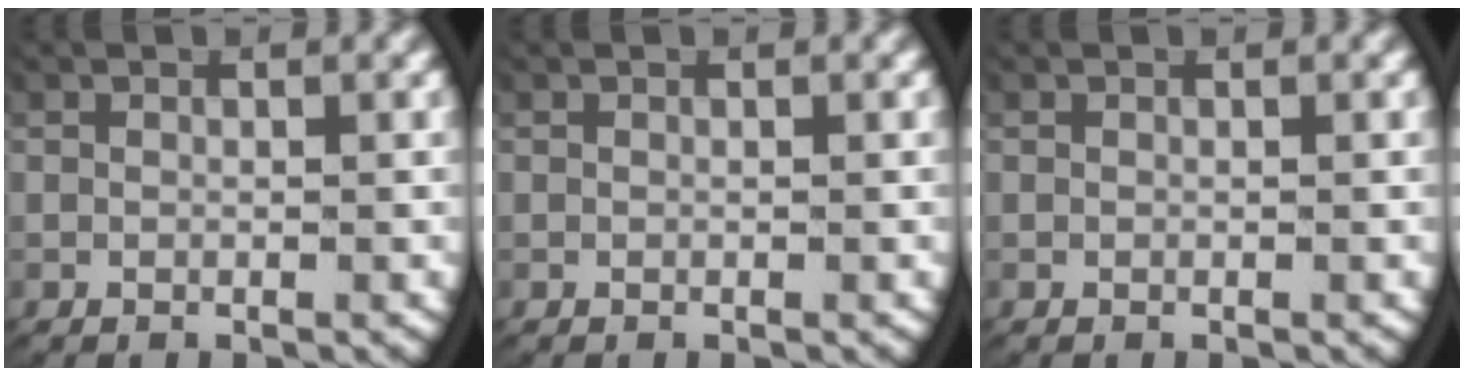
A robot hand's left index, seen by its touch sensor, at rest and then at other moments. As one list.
[{"total": 0.0}, {"total": 0.0}]